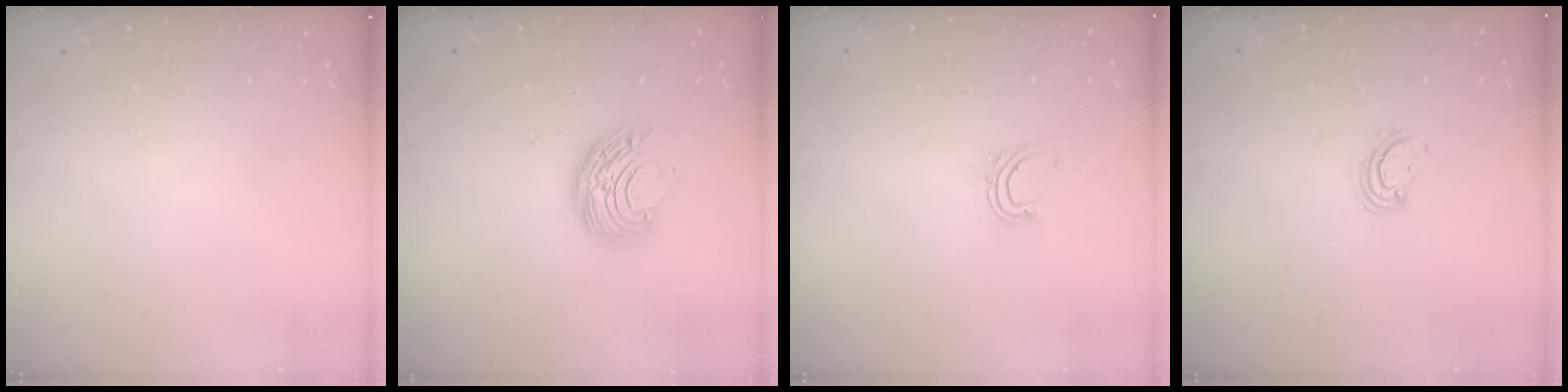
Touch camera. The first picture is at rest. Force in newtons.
{"total": 8.9, "press": 8.9, "slide": 0.5}
{"total": 5.8, "press": 5.7, "slide": 1.1}
{"total": 2.6, "press": 2.6, "slide": 0.3}